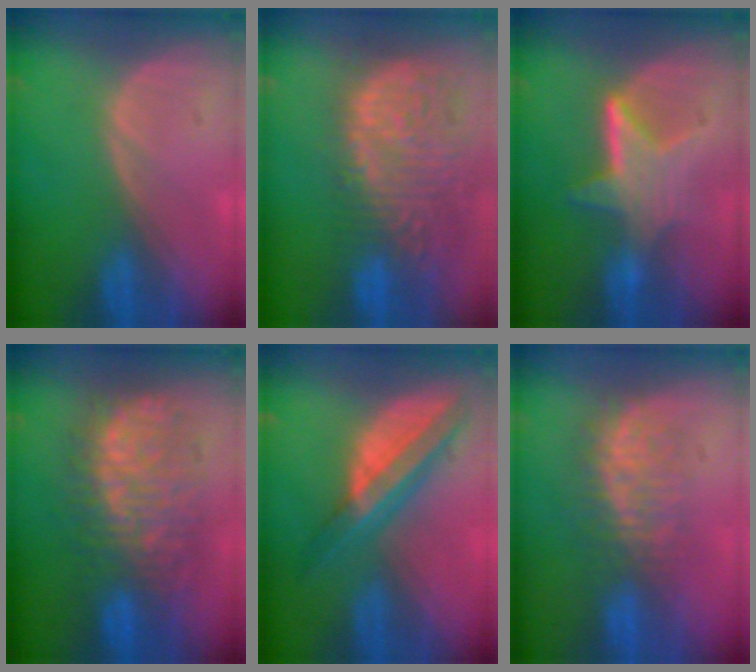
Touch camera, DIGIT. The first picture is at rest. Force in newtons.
{"total": 14.9, "press": 12.3, "slide": 8.3}
{"total": 6.6, "press": 6.0, "slide": 2.7}
{"total": 11.6, "press": 11.5, "slide": 1.4}
{"total": 8.0, "press": 6.8, "slide": 4.3}
{"total": 7.5, "press": 7.3, "slide": 1.7}